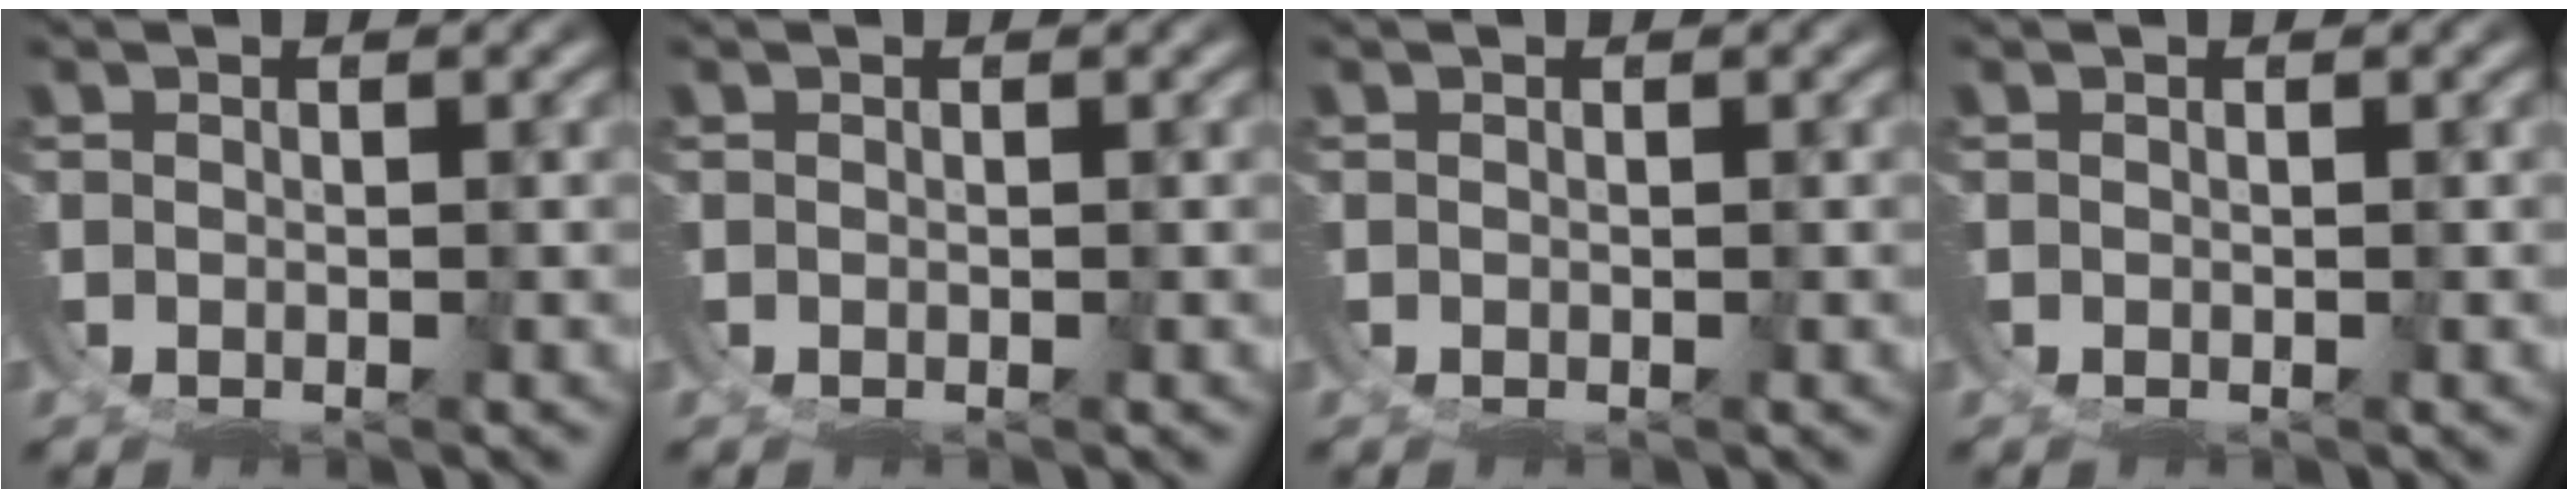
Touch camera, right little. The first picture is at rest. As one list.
[{"total": 0.0}, {"total": 0.0}, {"total": 0.0}]